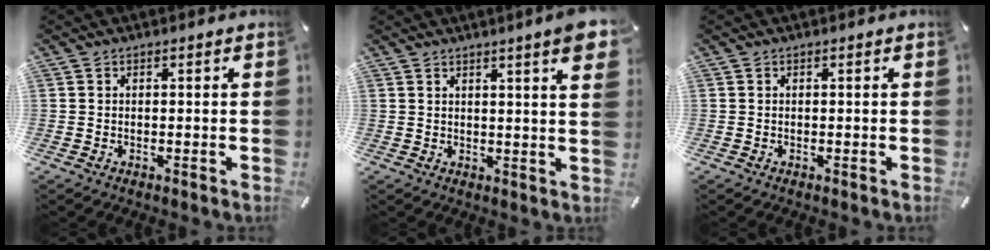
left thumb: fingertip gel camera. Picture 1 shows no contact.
{"total": 6.3, "force": [3.5, 0.4, 5.3], "torque": [-0.081, -0.017, 0.056]}
{"total": 0.0}